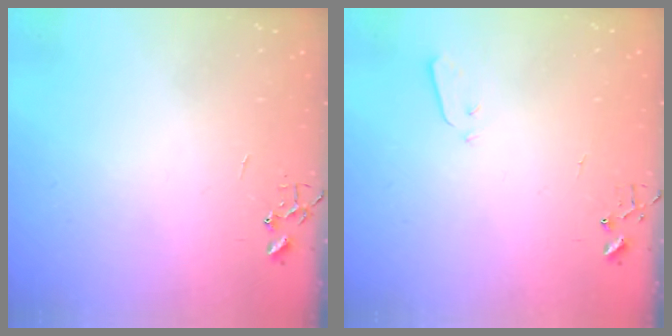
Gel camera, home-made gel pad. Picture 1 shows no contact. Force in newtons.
{"total": 3.2, "press": 3.2, "slide": 0.1}